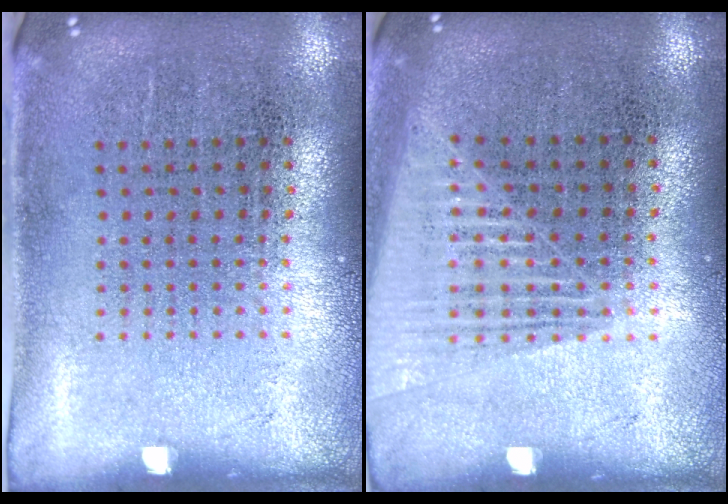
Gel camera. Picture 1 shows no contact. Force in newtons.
{"total": 1.3, "press": 1.3, "slide": 0.4}